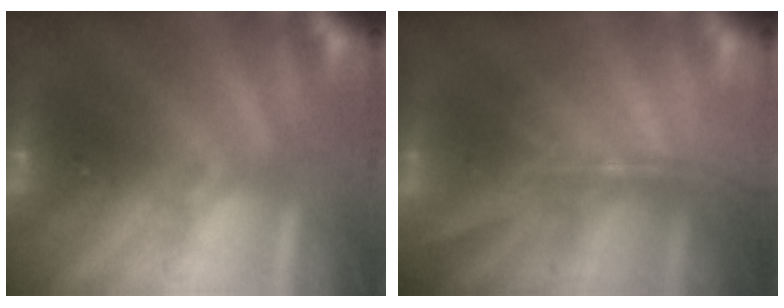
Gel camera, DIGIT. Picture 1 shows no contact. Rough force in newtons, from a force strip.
{"total": 1.6}